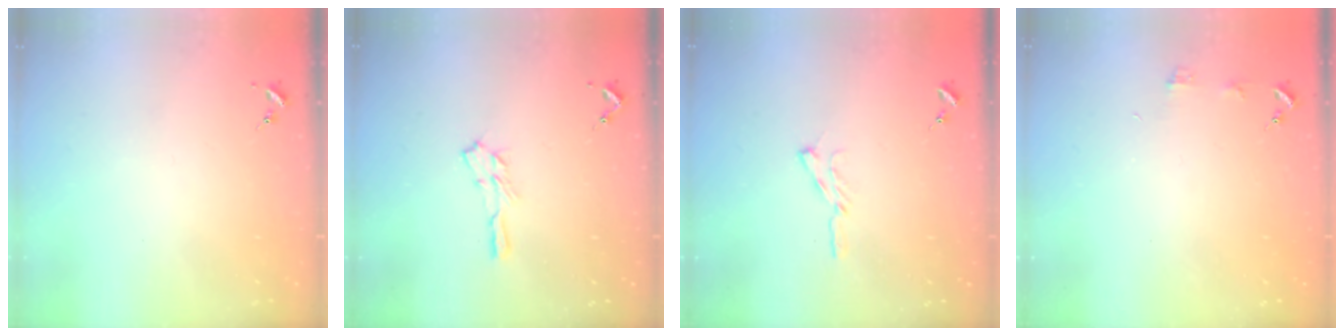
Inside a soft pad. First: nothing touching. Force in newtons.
{"total": 5.1, "press": 5.1, "slide": 0.6}
{"total": 5.8, "press": 5.8, "slide": 0.6}
{"total": 3.9, "press": 3.8, "slide": 0.5}